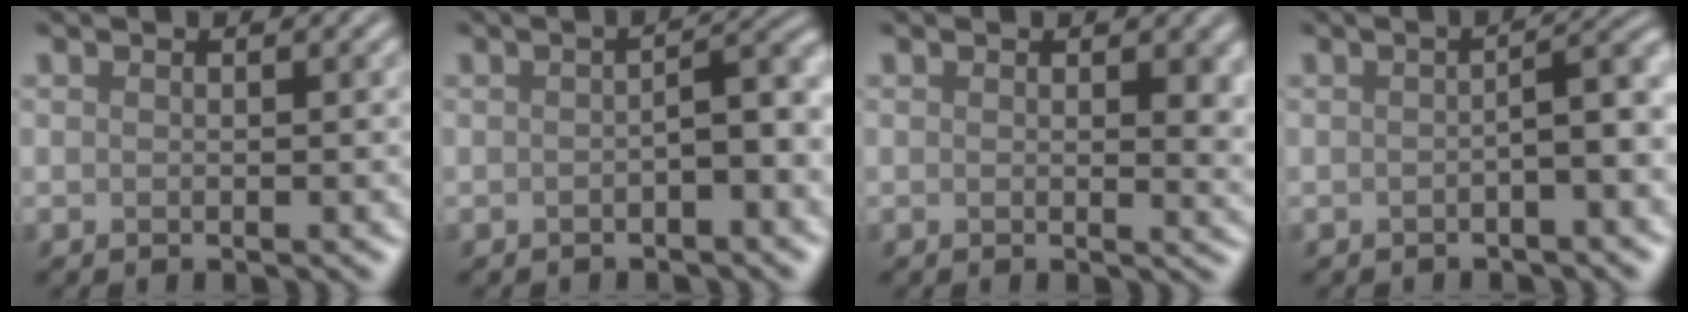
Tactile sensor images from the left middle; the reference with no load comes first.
{"total": 3.0, "force": [-0.9, 0.9, 2.8], "torque": [-0.041, 0.011, -0.015]}
{"total": 2.6, "force": [0.5, 1.2, 2.3], "torque": [-0.019, -0.003, 0.007]}
{"total": 3.3, "force": [-0.8, 0.7, 3.2], "torque": [-0.046, 0.014, -0.014]}